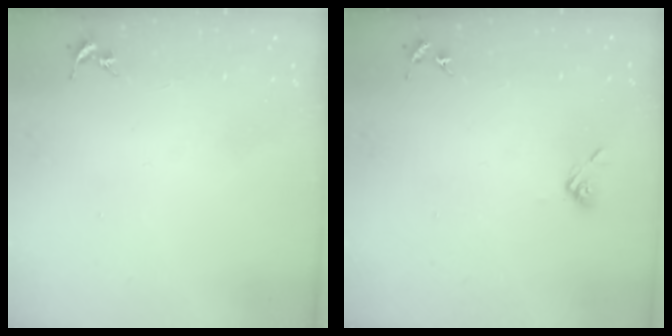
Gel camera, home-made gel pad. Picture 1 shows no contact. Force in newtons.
{"total": 5.2, "press": 4.8, "slide": 2.1}